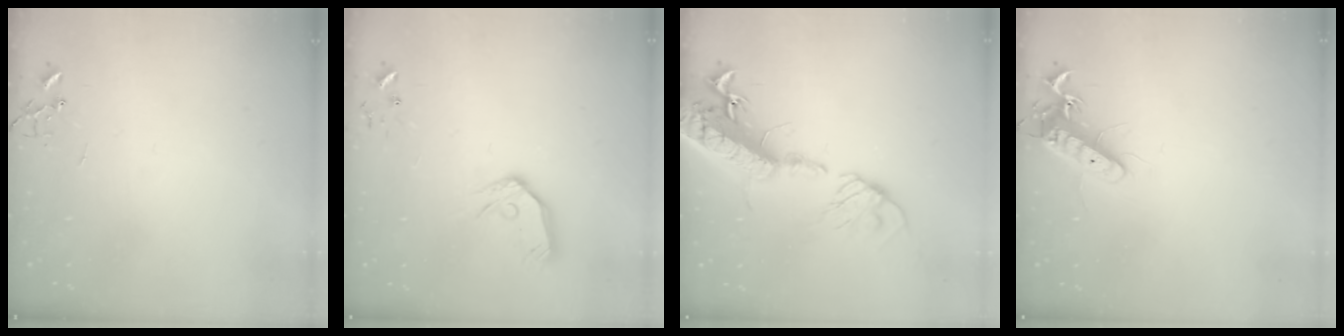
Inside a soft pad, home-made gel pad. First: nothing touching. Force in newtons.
{"total": 11.3, "press": 11.2, "slide": 1.4}
{"total": 23.1, "press": 22.6, "slide": 4.7}
{"total": 12.7, "press": 12.6, "slide": 1.5}